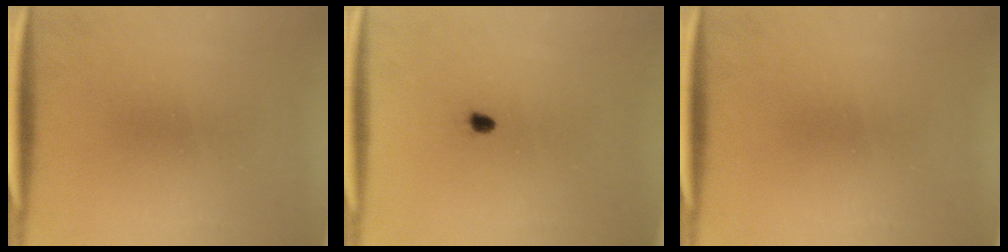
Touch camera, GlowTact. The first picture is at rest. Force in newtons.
{"total": 1.0}
{"total": 0.0}